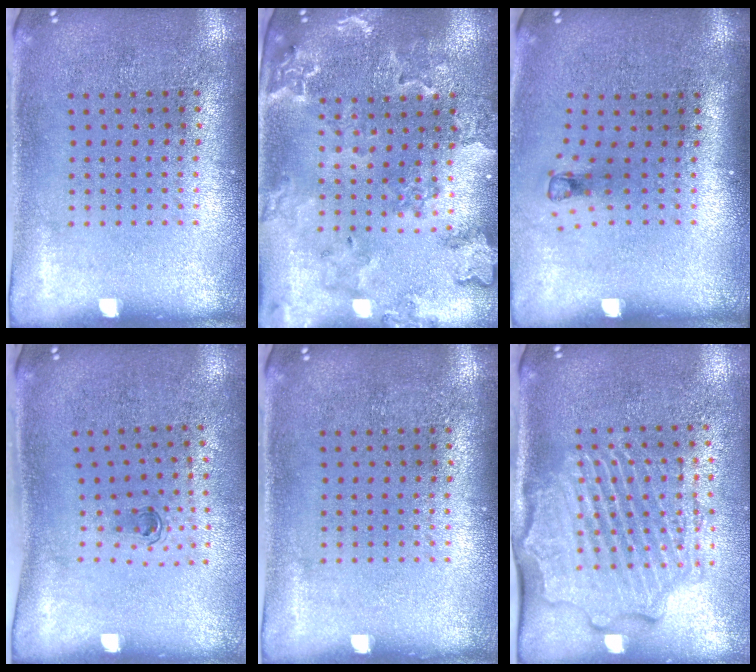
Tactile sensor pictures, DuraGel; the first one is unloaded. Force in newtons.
{"total": 1.8, "press": 1.8, "slide": 0.3}
{"total": 0.8, "press": 0.4, "slide": 0.7}
{"total": 0.6, "press": 0.3, "slide": 0.5}
{"total": 0.0}
{"total": 2.6, "press": 2.3, "slide": 1.2}